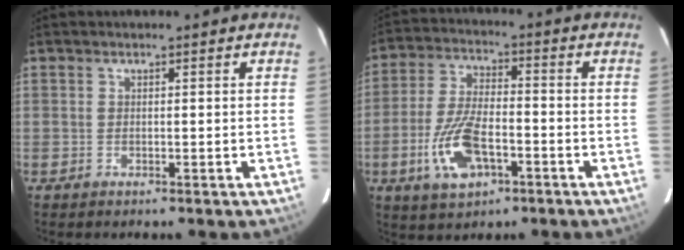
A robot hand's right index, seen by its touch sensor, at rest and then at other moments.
{"total": 12.1, "force": [-4.7, 5.7, 9.6], "torque": [-0.208, -0.003, -0.081]}